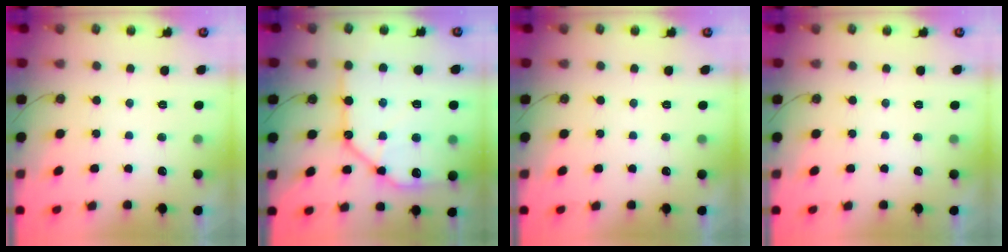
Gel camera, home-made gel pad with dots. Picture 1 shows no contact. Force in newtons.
{"total": 18.7, "press": 18.6, "slide": 2.0}
{"total": 0.0}
{"total": 0.0}